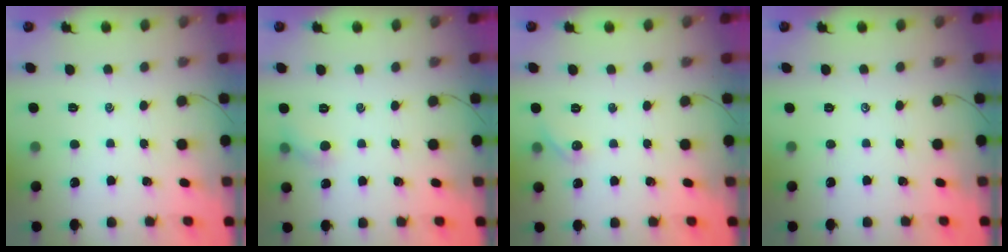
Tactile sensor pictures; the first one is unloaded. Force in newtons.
{"total": 4.4, "press": 4.2, "slide": 1.2}
{"total": 4.9, "press": 4.7, "slide": 1.3}
{"total": 0.0}